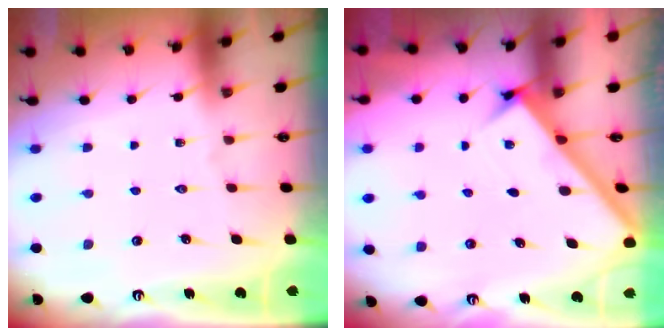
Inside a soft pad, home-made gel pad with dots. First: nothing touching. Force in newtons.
{"total": 2.8, "press": 2.8, "slide": 0.4}